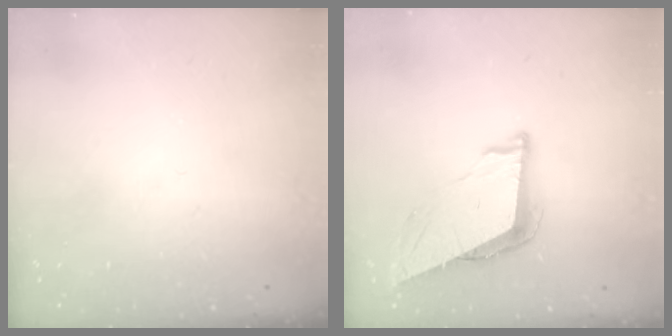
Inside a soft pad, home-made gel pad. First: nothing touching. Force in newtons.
{"total": 9.3, "press": 8.8, "slide": 3.2}